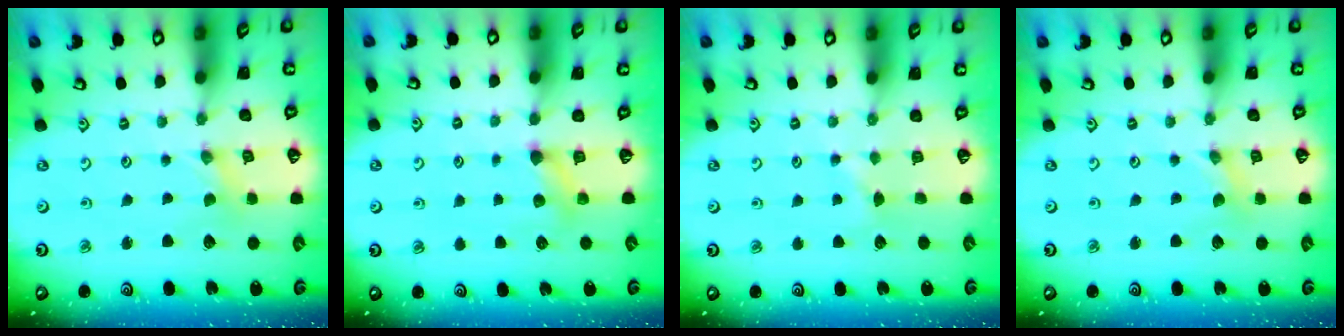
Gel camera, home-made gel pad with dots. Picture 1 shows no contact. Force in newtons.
{"total": 4.6, "press": 4.5, "slide": 0.7}
{"total": 2.9, "press": 2.9, "slide": 0.4}
{"total": 0.0}